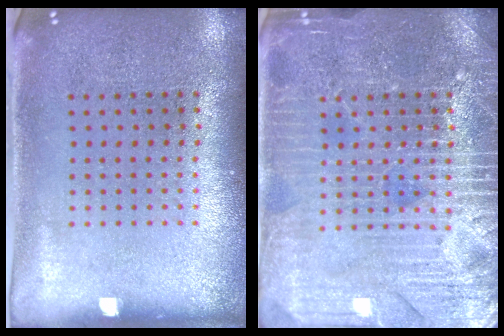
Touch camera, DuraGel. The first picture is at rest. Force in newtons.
{"total": 4.0, "press": 4.0, "slide": 0.6}